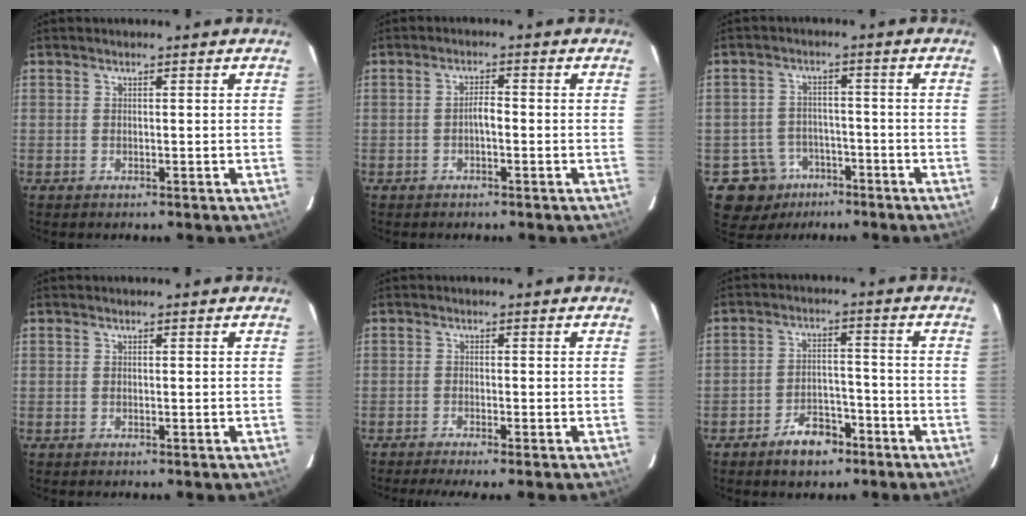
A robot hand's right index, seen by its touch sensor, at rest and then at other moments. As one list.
[{"total": 2.1, "force": [-0.6, 0.6, 1.9], "torque": [-0.032, 0.005, -0.011]}, {"total": 7.5, "force": [-3.8, 6.5, 0.3], "torque": [-0.009, 0.011, -0.050]}, {"total": 0.0}, {"total": 5.7, "force": [-4.6, 0.1, 3.4], "torque": [-0.045, -0.010, -0.070]}, {"total": 6.2, "force": [-4.2, 3.3, 3.2], "torque": [-0.057, 0.011, -0.065]}]